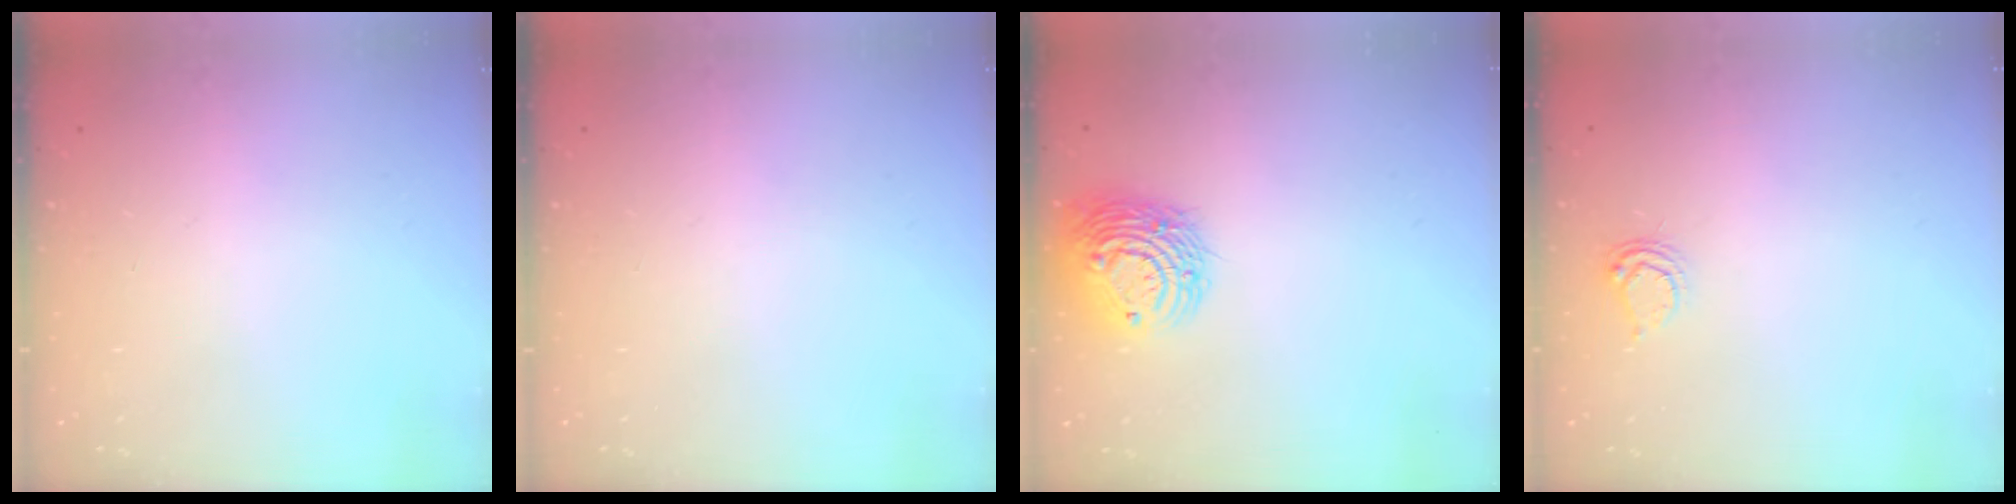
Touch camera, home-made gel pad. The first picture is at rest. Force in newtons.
{"total": 0.0}
{"total": 12.3, "press": 12.2, "slide": 1.3}
{"total": 3.5, "press": 3.4, "slide": 0.4}